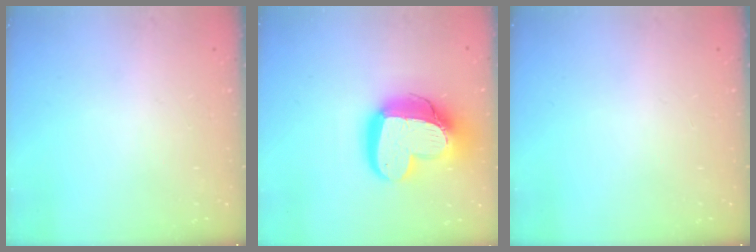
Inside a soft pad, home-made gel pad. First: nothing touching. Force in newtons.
{"total": 21.9, "press": 21.8, "slide": 2.2}
{"total": 0.0}